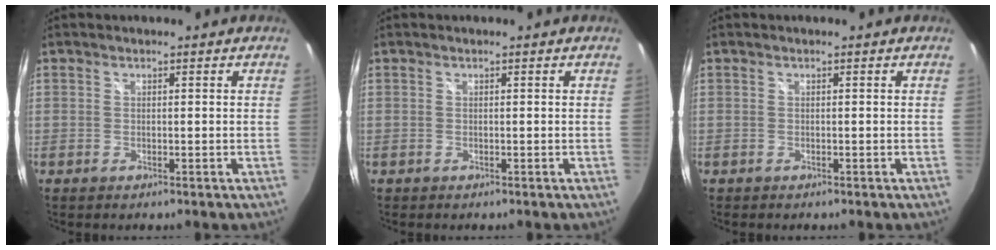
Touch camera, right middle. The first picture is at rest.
{"total": 0.0}
{"total": 0.0}